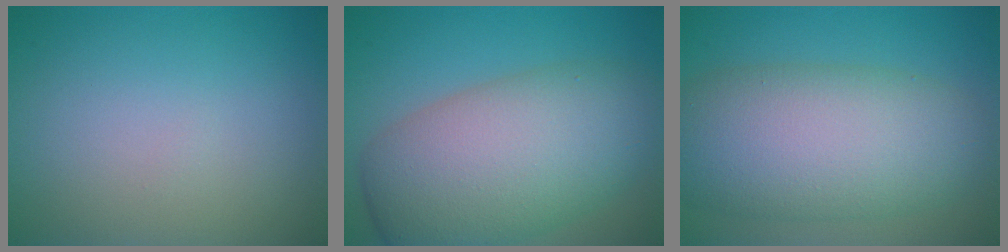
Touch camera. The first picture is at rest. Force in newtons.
{"total": 10.5, "press": 10.5, "slide": 0.1}
{"total": 10.2, "press": 10.2, "slide": 0.4}